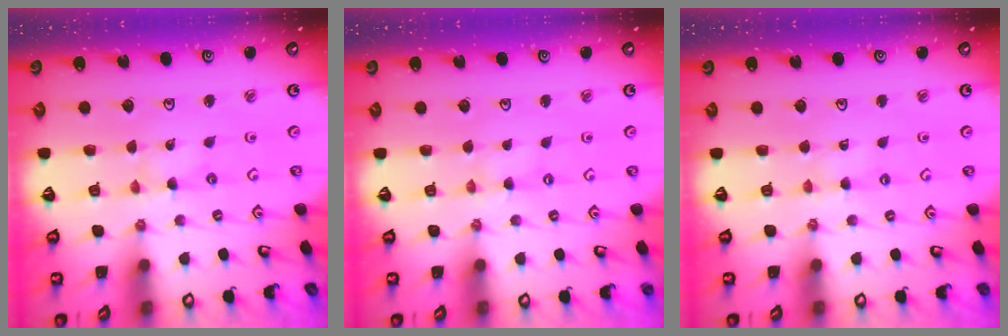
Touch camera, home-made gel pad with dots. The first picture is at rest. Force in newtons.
{"total": 1.0, "press": 1.0, "slide": 0.0}
{"total": 1.1, "press": 1.1, "slide": 0.2}